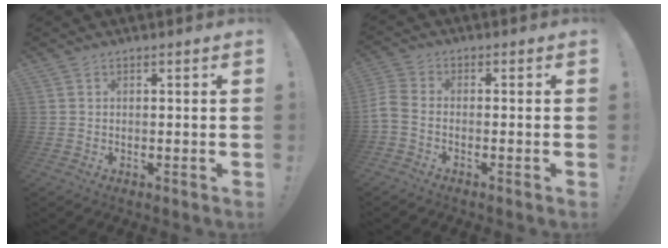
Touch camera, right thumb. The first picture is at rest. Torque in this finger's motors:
{"motor_torque": [0.76, 0.91, 0.48, -0.63, 0.02]}